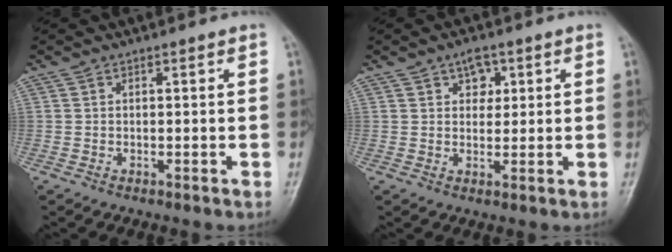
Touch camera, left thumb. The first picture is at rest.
{"total": 3.8, "force": [1.7, 2.5, 2.2], "torque": [-0.014, -0.005, 0.023]}